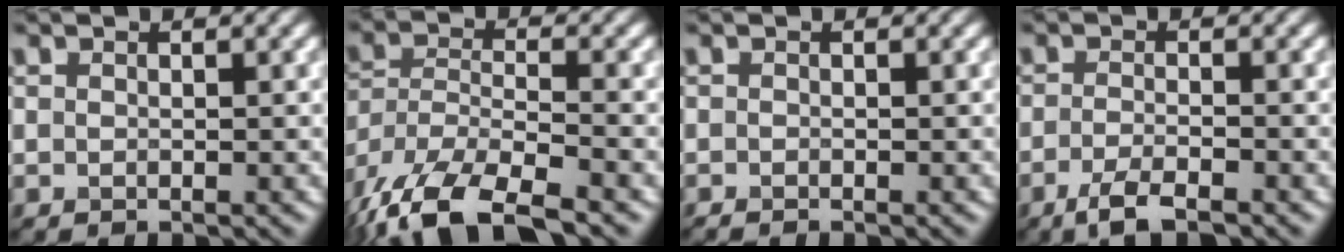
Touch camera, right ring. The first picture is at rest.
{"total": 13.4, "force": [-9.7, 4.6, 8.0], "torque": [-0.169, -0.038, -0.157]}
{"total": 0.6, "force": [-0.6, 0.0, 0.2], "torque": [-0.004, -0.002, -0.012]}
{"total": 3.1, "force": [-2.1, 0.7, 2.2], "torque": [-0.049, -0.002, -0.046]}